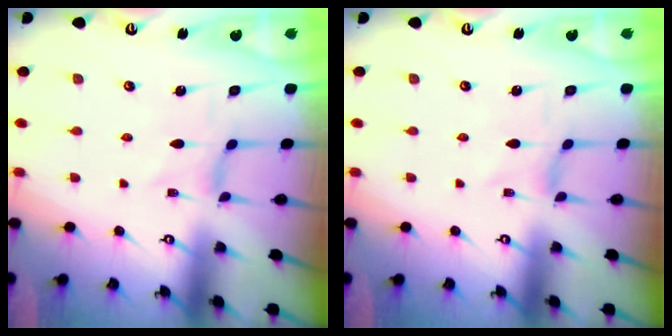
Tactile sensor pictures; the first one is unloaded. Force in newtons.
{"total": 0.0}